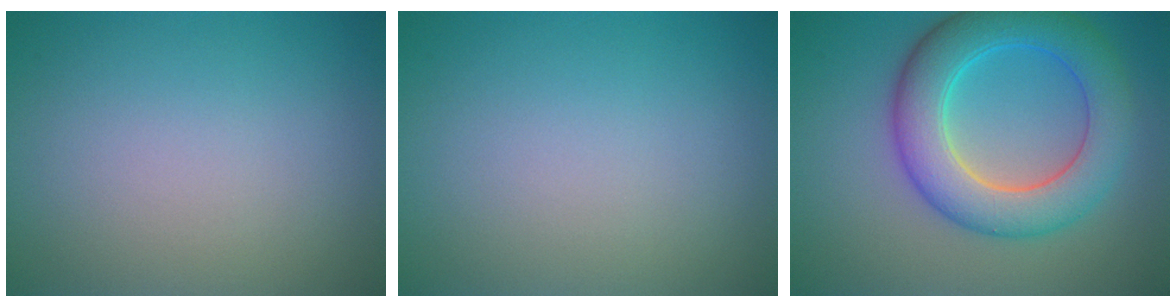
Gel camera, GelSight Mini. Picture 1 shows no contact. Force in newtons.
{"total": 0.0}
{"total": 7.7, "press": 7.7, "slide": 0.3}